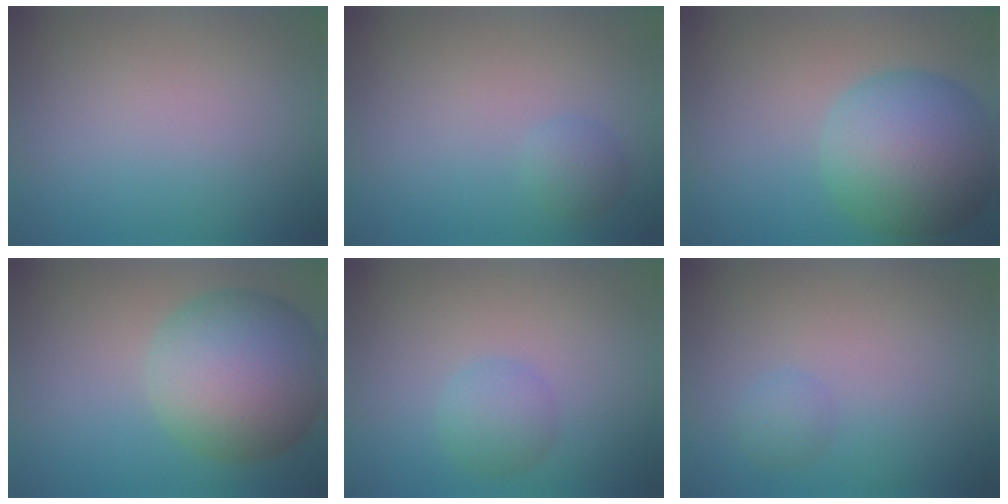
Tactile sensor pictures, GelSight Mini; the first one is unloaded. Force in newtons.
{"total": 1.3, "press": 1.3, "slide": 0.1}
{"total": 9.6, "press": 9.6, "slide": 0.5}
{"total": 10.6, "press": 10.6, "slide": 0.6}
{"total": 2.2, "press": 2.2, "slide": 0.0}
{"total": 1.1, "press": 1.1, "slide": 0.1}